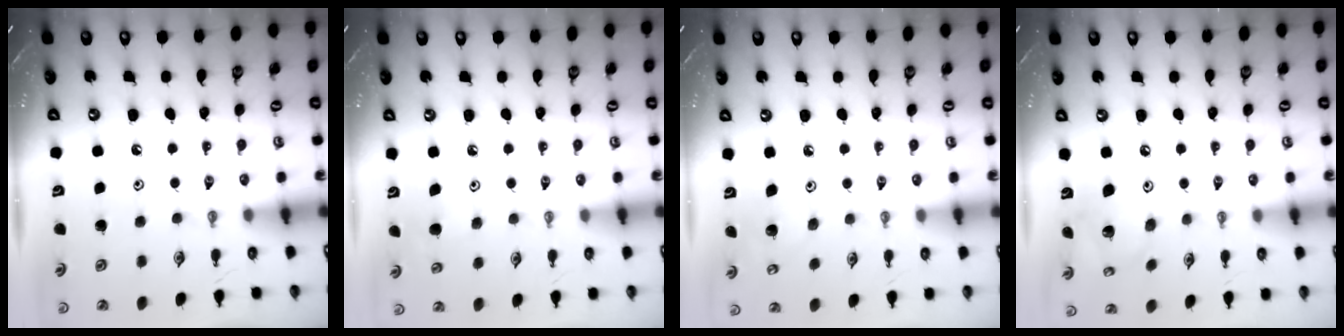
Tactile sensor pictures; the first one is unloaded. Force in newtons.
{"total": 5.8, "press": 5.8, "slide": 0.6}
{"total": 6.0, "press": 6.0, "slide": 0.6}
{"total": 12.5, "press": 12.3, "slide": 2.2}